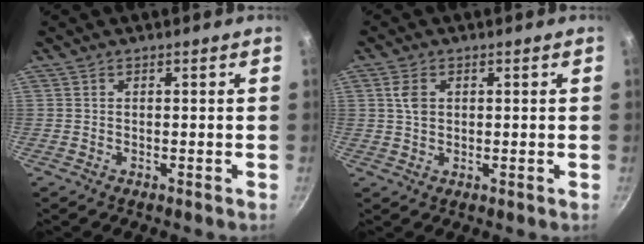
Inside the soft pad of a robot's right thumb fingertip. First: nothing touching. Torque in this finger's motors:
{"motor_torque": [-0.02, 0.17, 0.73, 0.09, -0.02]}